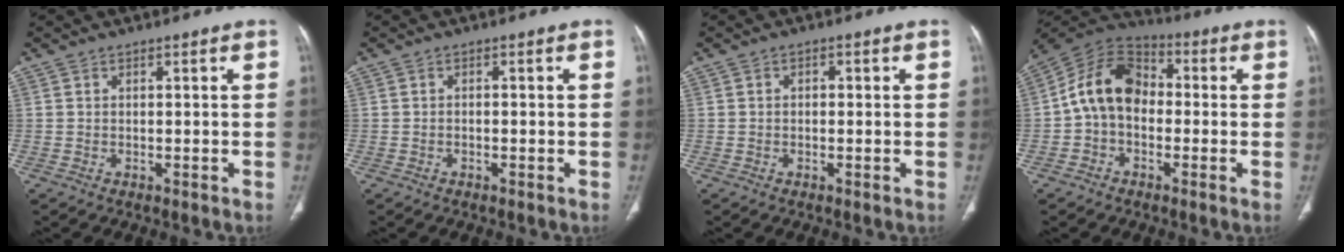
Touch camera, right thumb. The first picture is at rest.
{"total": 0.6, "force": [-0.2, 0.3, 0.5], "torque": [-0.011, 0.004, -0.005]}
{"total": 1.2, "force": [0.0, 0.9, 0.8], "torque": [-0.010, 0.006, -0.002]}
{"total": 12.1, "force": [-0.8, 8.9, 8.2], "torque": [-0.130, 0.037, -0.033]}